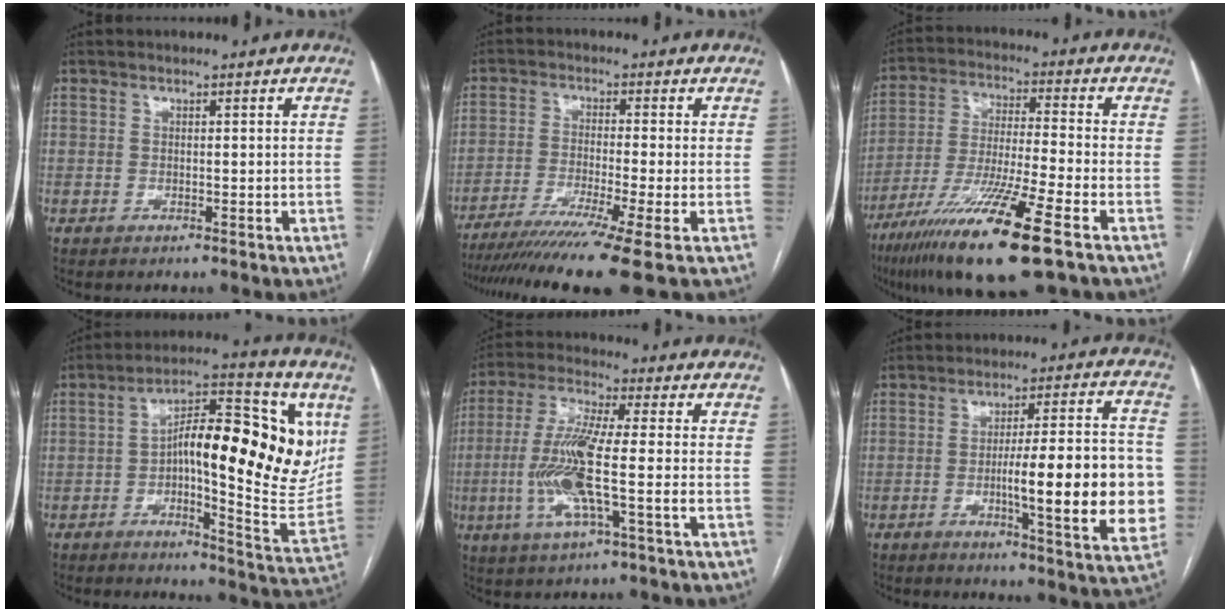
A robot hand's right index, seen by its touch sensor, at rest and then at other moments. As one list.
[{"total": 13.4, "force": [-9.9, -2.2, 8.7], "torque": [-0.141, -0.041, -0.157]}, {"total": 17.1, "force": [-9.6, 0.4, 14.1], "torque": [-0.273, -0.047, -0.172]}, {"total": 22.1, "force": [4.0, 6.1, 20.9], "torque": [-0.292, 0.032, 0.056]}, {"total": 12.1, "force": [-2.3, 0.7, 11.9], "torque": [-0.252, -0.004, -0.049]}, {"total": 17.1, "force": [-2.7, 2.1, 16.8], "torque": [-0.218, 0.007, -0.034]}]